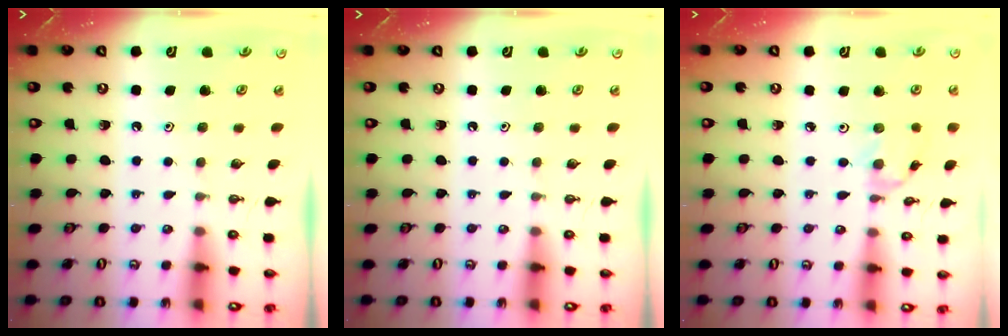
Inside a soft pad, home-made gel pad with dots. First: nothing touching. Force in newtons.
{"total": 0.0}
{"total": 2.4, "press": 2.4, "slide": 0.1}